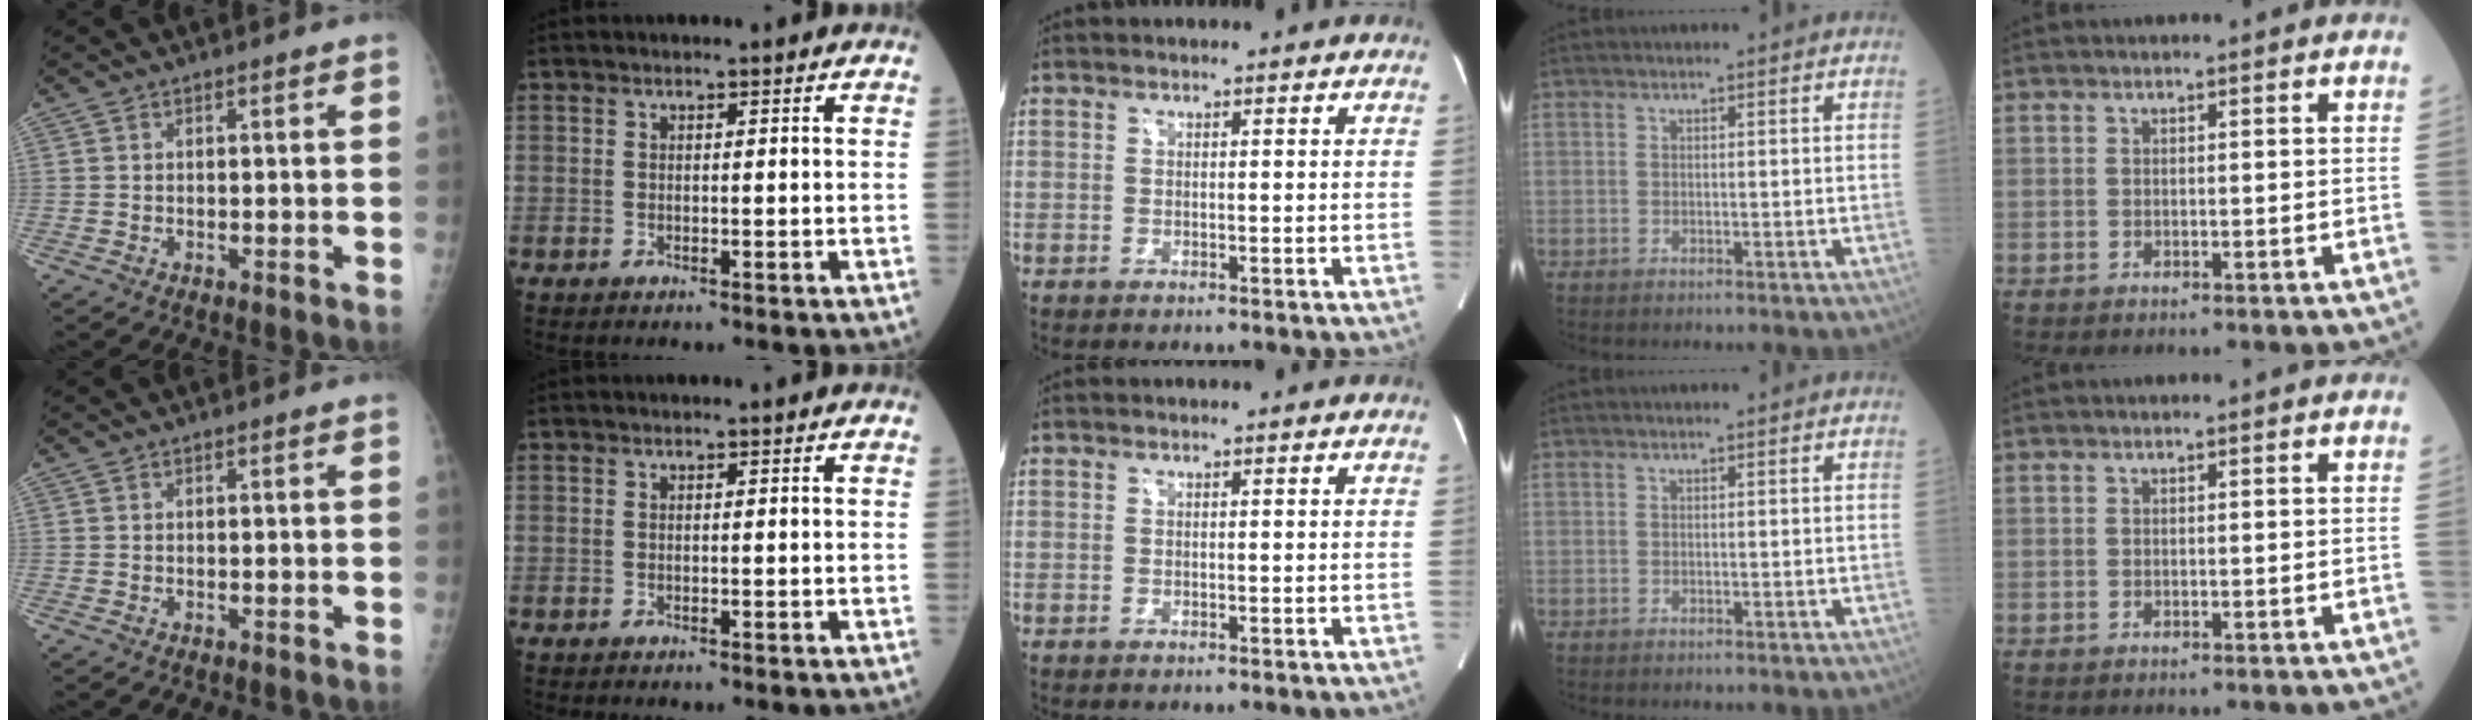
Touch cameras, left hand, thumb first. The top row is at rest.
{}